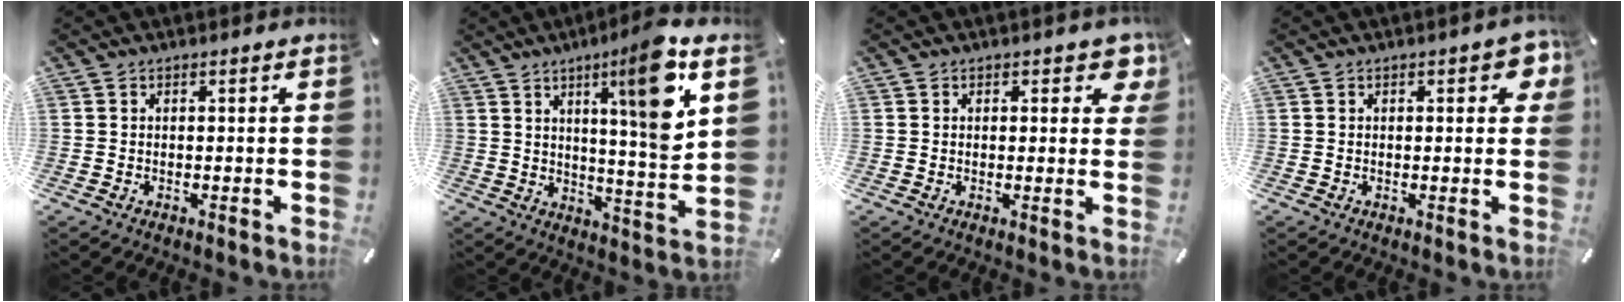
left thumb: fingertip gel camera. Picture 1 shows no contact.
{"total": 15.2, "force": [6.9, 2.1, 13.4], "torque": [-0.192, -0.039, 0.095]}
{"total": 4.0, "force": [2.0, 2.1, 2.8], "torque": [-0.021, -0.009, 0.027]}
{"total": 4.0, "force": [1.2, 1.9, 3.3], "torque": [-0.043, 0.000, 0.016]}